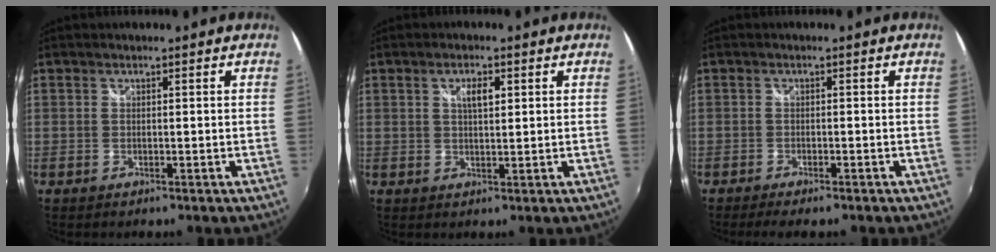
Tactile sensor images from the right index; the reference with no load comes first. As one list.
[{"total": 3.2, "force": [1.2, 1.1, 2.8], "torque": [-0.046, 0.004, 0.020]}, {"total": 3.9, "force": [-3.2, 0.6, 2.1], "torque": [-0.052, -0.017, -0.054]}]